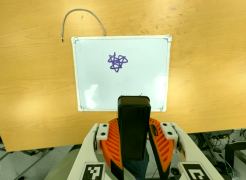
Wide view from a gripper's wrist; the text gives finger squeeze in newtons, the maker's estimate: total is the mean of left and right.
{"total": 8.5, "left": 6.7, "right": 10.2}